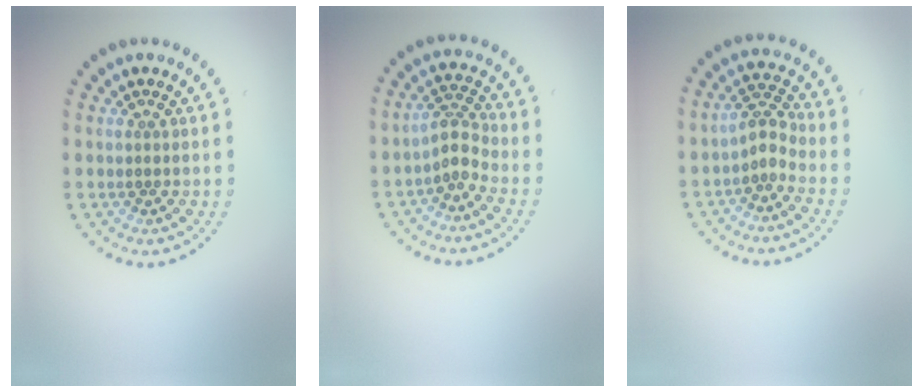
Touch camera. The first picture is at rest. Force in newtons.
{"total": 2.3, "press": 1.6, "slide": 1.7}
{"total": 2.1, "press": 1.5, "slide": 1.4}